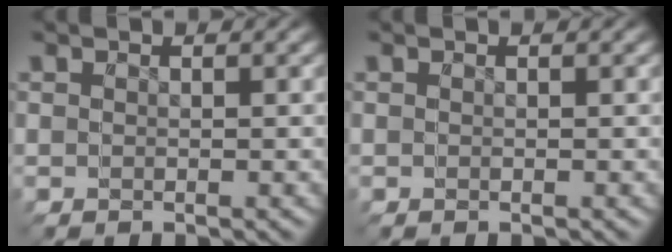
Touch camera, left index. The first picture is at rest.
{"total": 0.0}